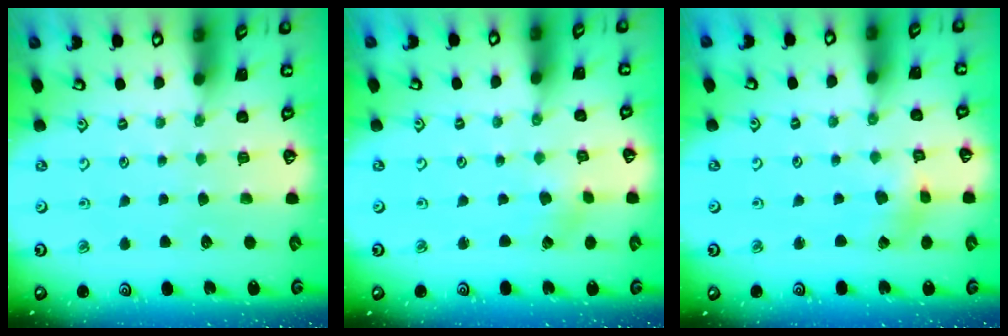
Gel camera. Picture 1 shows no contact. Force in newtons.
{"total": 0.6, "press": 0.6, "slide": 0.1}
{"total": 1.6, "press": 1.5, "slide": 0.4}